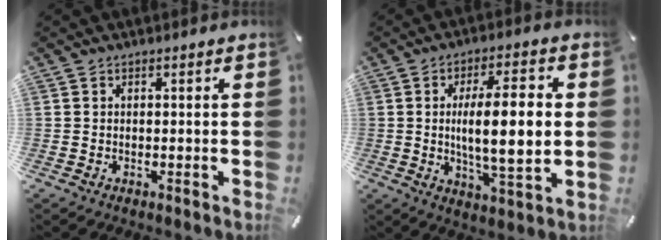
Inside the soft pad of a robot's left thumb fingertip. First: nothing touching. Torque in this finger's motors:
{"motor_torque": [0.67, 0.85, 2.07, -0.71, 0.62]}